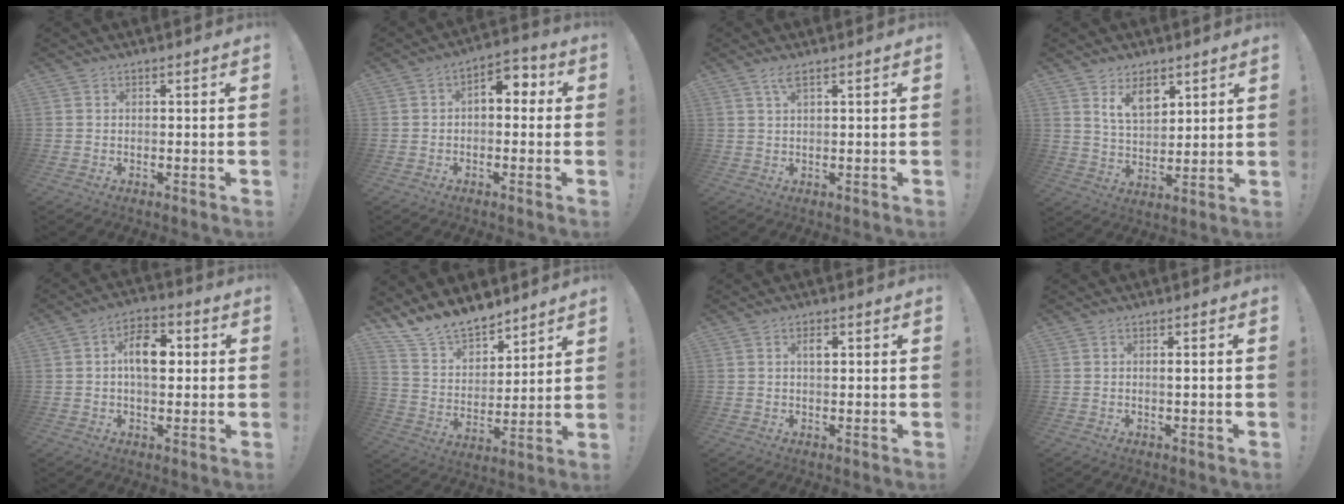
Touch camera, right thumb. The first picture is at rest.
{"total": 6.5, "force": [0.7, 4.0, 5.1], "torque": [-0.064, 0.000, 0.009]}
{"total": 2.7, "force": [1.6, 0.5, 2.1], "torque": [-0.038, -0.002, 0.026]}
{"total": 10.2, "force": [6.3, 6.3, 4.8], "torque": [-0.073, -0.036, 0.121]}
{"total": 10.1, "force": [1.0, 6.1, 8.0], "torque": [-0.112, 0.011, 0.016]}
{"total": 12.7, "force": [11.5, 4.8, 2.2], "torque": [-0.062, -0.096, 0.219]}
{"total": 2.3, "force": [0.6, 1.1, 1.9], "torque": [-0.019, -0.001, 0.003]}
{"total": 1.0, "force": [0.2, -0.3, 0.9], "torque": [-0.012, -0.004, 0.001]}